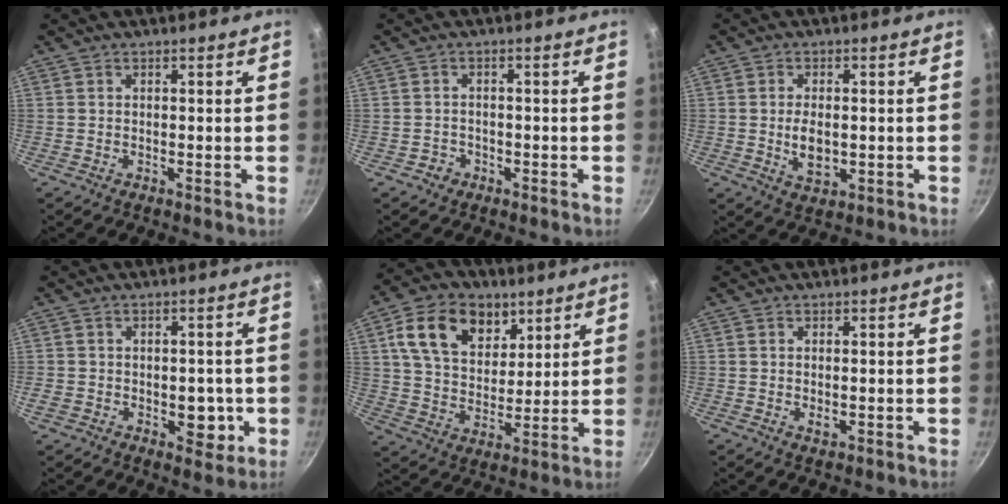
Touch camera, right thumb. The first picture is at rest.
{"total": 2.1, "force": [-1.1, 1.7, 0.5], "torque": [0.002, 0.012, -0.012]}
{"total": 5.6, "force": [-0.4, 3.3, 4.6], "torque": [-0.078, -0.004, 0.000]}
{"total": 7.0, "force": [-1.6, 4.8, 4.9], "torque": [-0.031, 0.005, -0.017]}
{"total": 16.0, "force": [7.2, 11.1, 9.0], "torque": [-0.128, -0.019, 0.121]}
{"total": 1.8, "force": [-0.2, 1.0, 1.5], "torque": [-0.024, -0.002, -0.001]}